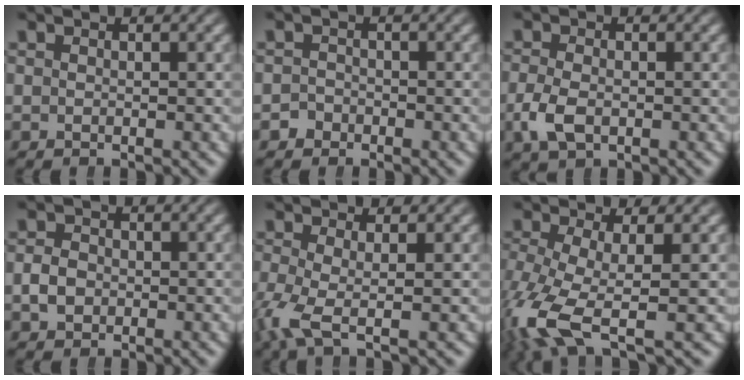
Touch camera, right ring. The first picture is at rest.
{"total": 1.9, "force": [-1.4, 1.2, -0.3], "torque": [0.003, -0.011, -0.023]}
{"total": 3.0, "force": [-1.2, 1.8, 2.1], "torque": [-0.053, -0.016, -0.012]}
{"total": 1.8, "force": [-0.7, 1.4, 0.8], "torque": [-0.021, -0.008, -0.007]}
{"total": 3.2, "force": [-0.9, 1.3, 2.8], "torque": [-0.088, -0.029, -0.004]}
{"total": 6.3, "force": [-2.2, 3.0, 5.1], "torque": [-0.138, -0.048, -0.014]}